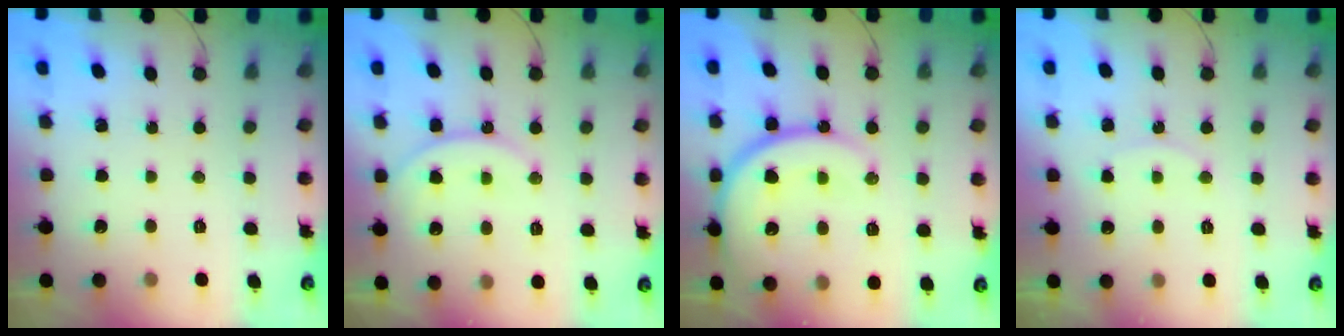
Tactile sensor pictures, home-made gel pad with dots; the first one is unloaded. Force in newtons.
{"total": 13.3, "press": 13.2, "slide": 1.3}
{"total": 18.3, "press": 18.3, "slide": 1.5}
{"total": 7.0, "press": 7.0, "slide": 0.6}